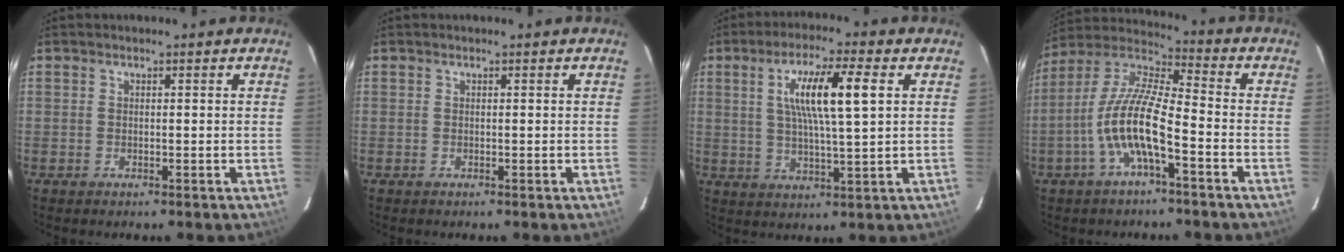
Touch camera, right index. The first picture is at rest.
{"total": 0.0}
{"total": 10.6, "force": [2.8, 1.3, 10.1], "torque": [-0.182, 0.005, 0.051]}
{"total": 12.6, "force": [-4.7, 2.7, 11.4], "torque": [-0.234, 0.005, -0.096]}